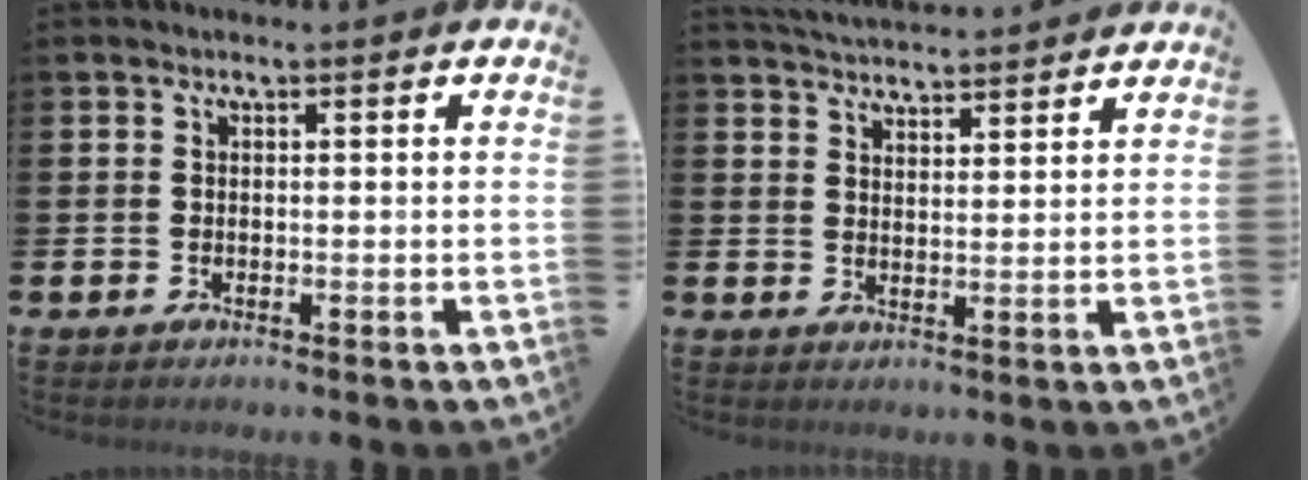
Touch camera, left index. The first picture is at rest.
{"total": 4.5, "force": [4.5, 0.1, 0.1], "torque": [-0.010, -0.028, 0.081]}